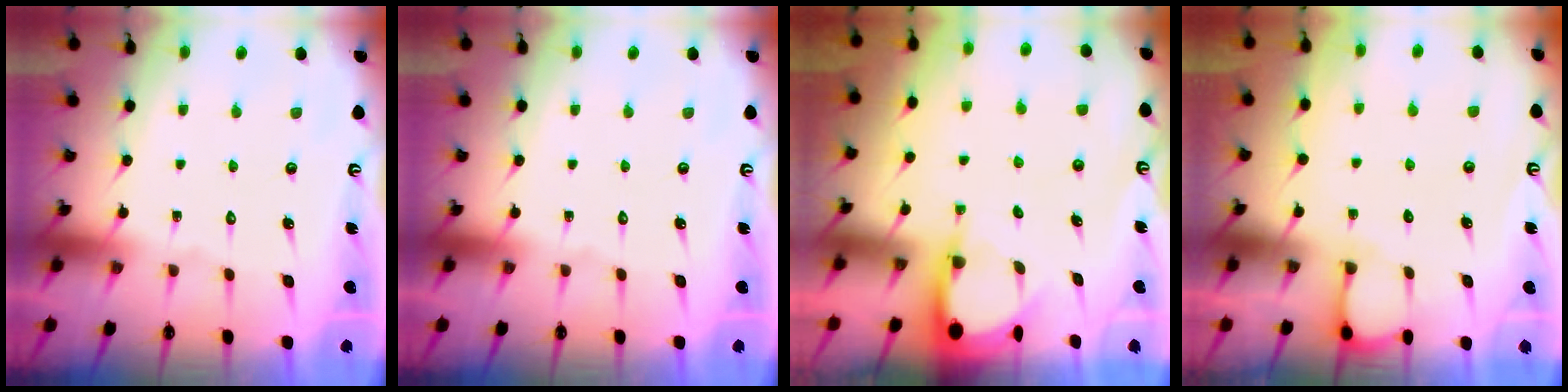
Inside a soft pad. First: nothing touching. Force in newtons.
{"total": 0.0}
{"total": 3.4, "press": 3.4, "slide": 0.2}
{"total": 2.7, "press": 2.7, "slide": 0.3}